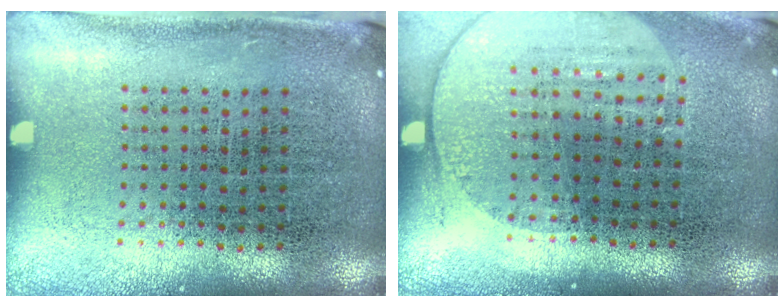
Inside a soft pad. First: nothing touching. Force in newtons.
{"total": 1.6, "press": 1.4, "slide": 0.7}